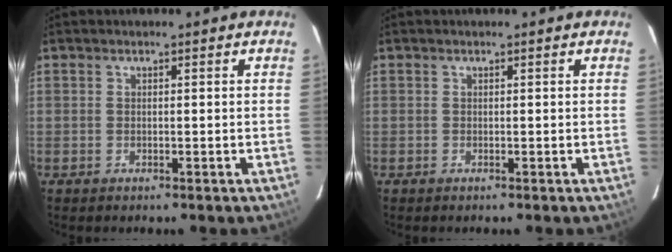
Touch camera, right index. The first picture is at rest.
{"total": 0.0}